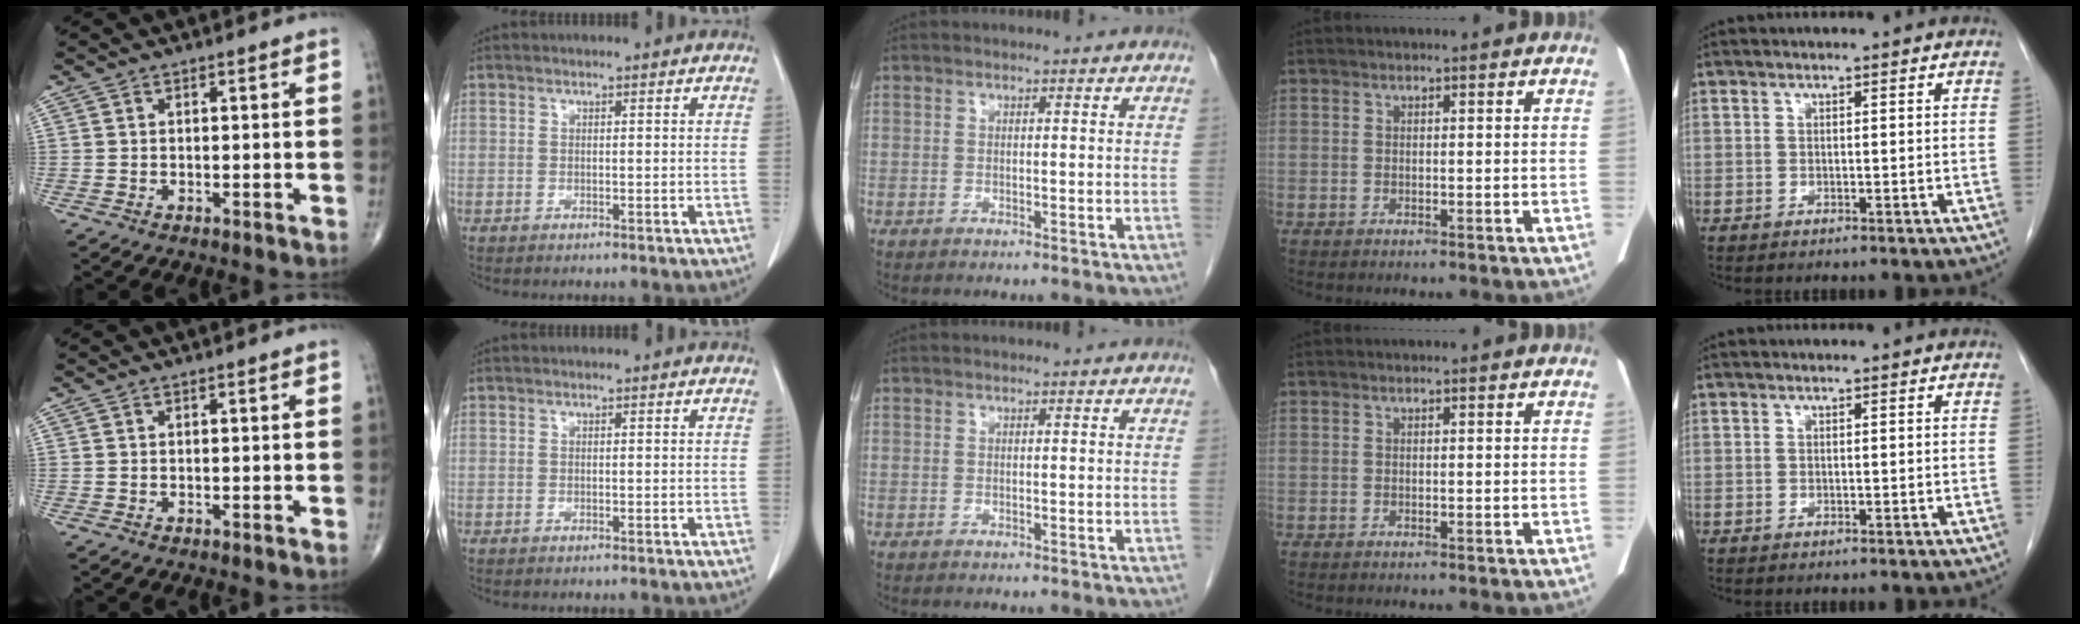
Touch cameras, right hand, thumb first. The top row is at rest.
{}